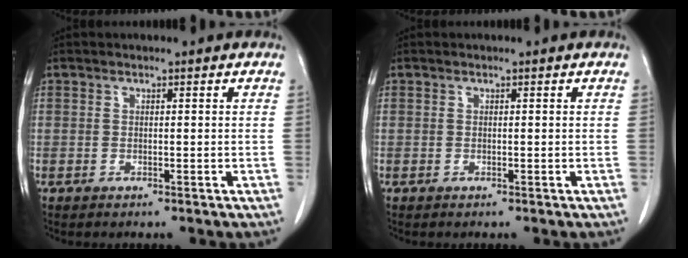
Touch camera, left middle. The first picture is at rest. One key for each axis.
{"total": 0.0}